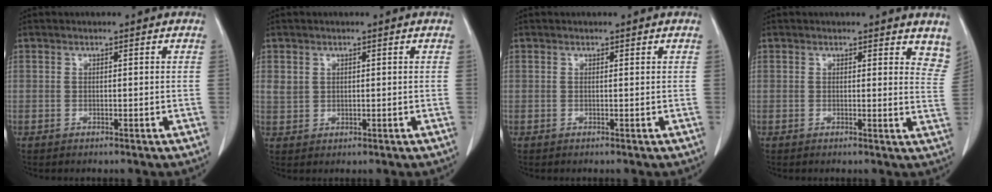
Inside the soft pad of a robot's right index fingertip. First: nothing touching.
{"total": 2.2, "force": [1.0, 1.9, 0.6], "torque": [-0.008, 0.003, 0.023]}
{"total": 0.0}
{"total": 7.1, "force": [6.2, 2.5, 2.2], "torque": [0.002, -0.021, 0.043]}